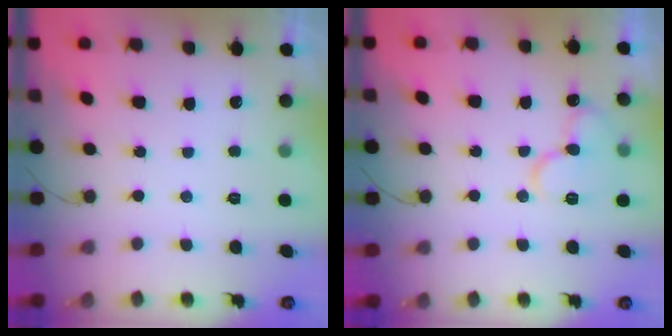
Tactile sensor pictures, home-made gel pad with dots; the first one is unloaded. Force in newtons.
{"total": 12.9, "press": 12.8, "slide": 1.7}